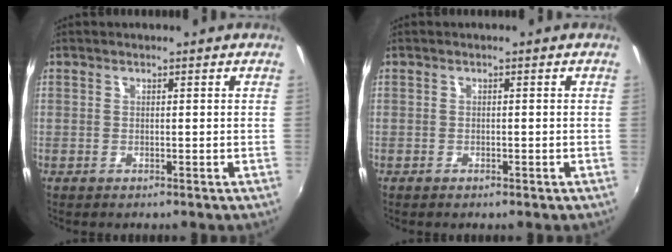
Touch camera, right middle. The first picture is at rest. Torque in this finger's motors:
{"motor_torque": [-0.08, -0.09, 0.04, 0.00]}